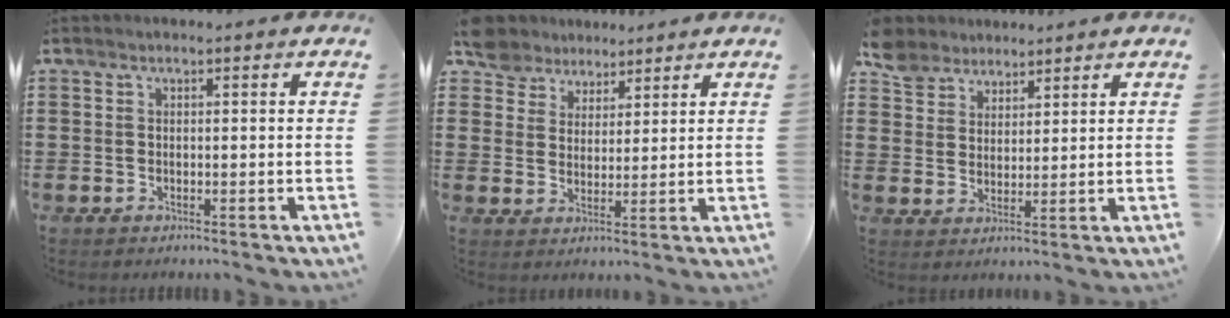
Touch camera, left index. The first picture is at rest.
{"total": 5.1, "force": [4.3, 2.7, 0.1], "torque": [-0.029, 0.001, 0.082]}
{"total": 5.3, "force": [4.5, 2.7, 0.5], "torque": [-0.034, -0.002, 0.088]}